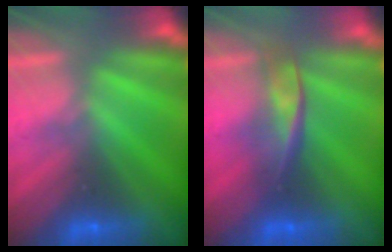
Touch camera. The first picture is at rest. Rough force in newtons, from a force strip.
{"total": 2.3}